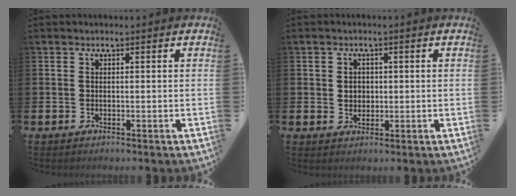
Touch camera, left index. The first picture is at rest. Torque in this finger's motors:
{"motor_torque": [0.35, 0.13, 0.03, 0.03]}